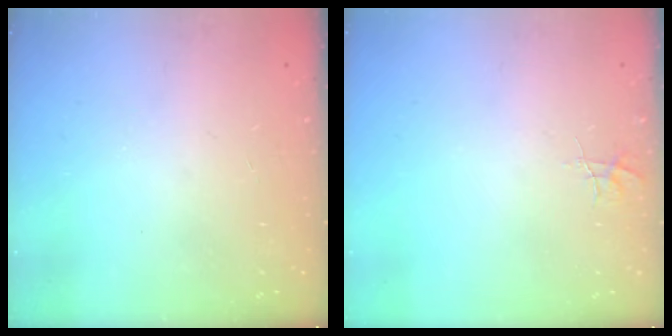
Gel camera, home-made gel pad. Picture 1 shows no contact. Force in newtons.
{"total": 3.3, "press": 3.3, "slide": 0.4}